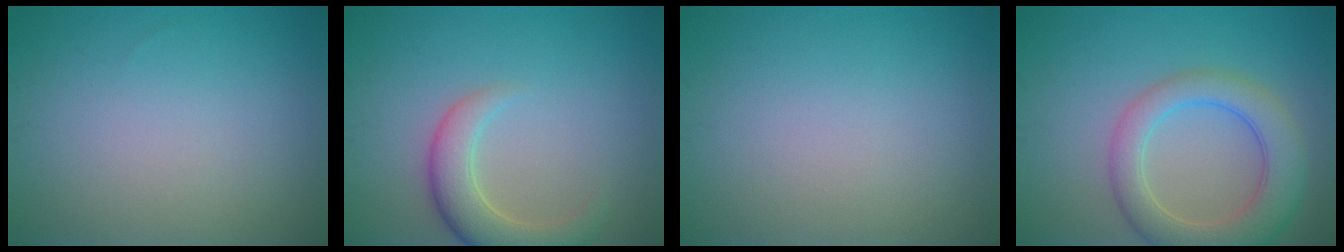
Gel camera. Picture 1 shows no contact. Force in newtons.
{"total": 4.4, "press": 4.4, "slide": 0.4}
{"total": 0.0}
{"total": 6.0, "press": 6.0, "slide": 0.3}